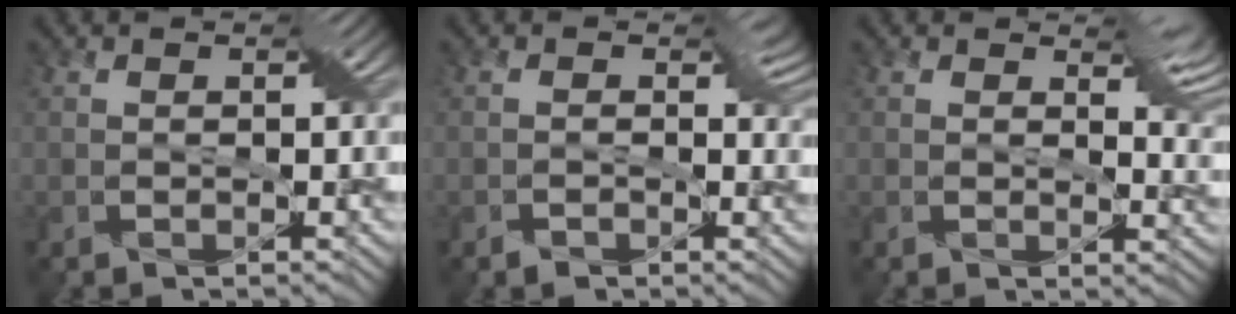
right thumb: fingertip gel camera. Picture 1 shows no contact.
{"total": 0.8, "force": [-0.4, 0.5, 0.3], "torque": [-0.007, -0.001, -0.012]}
{"total": 4.2, "force": [2.5, 1.7, 2.9], "torque": [-0.048, -0.009, 0.032]}